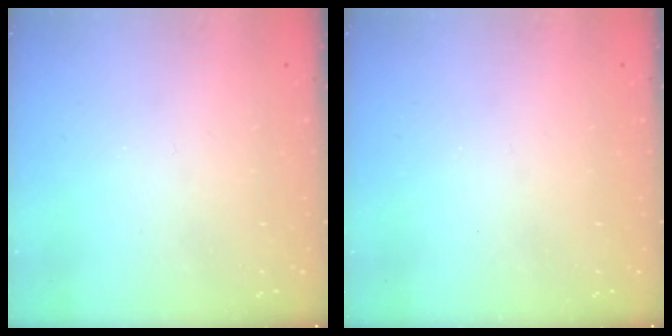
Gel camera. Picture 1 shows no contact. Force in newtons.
{"total": 0.0}